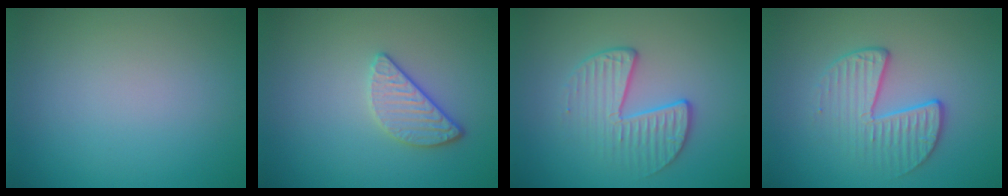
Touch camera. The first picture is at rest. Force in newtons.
{"total": 2.4, "press": 2.1, "slide": 1.1}
{"total": 3.5, "press": 2.9, "slide": 2.0}
{"total": 3.5, "press": 2.9, "slide": 2.0}